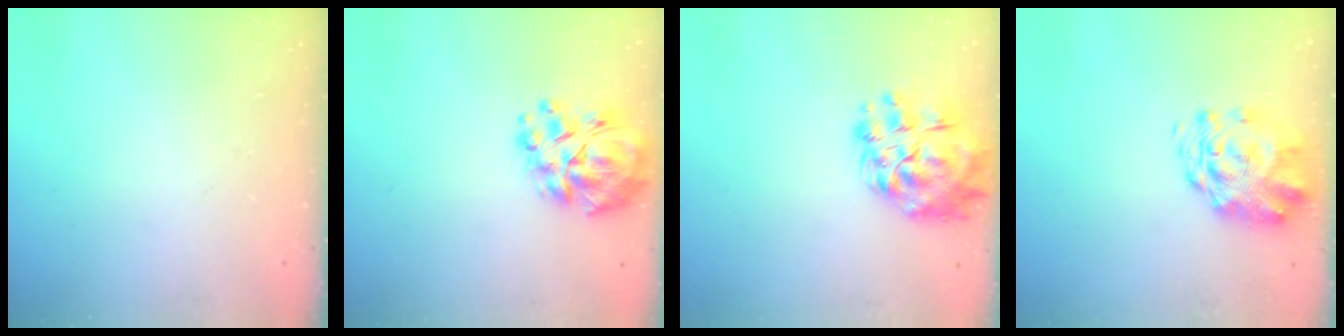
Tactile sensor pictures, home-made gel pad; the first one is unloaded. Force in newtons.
{"total": 14.5, "press": 13.7, "slide": 4.7}
{"total": 15.5, "press": 14.9, "slide": 4.1}
{"total": 3.4, "press": 3.2, "slide": 1.0}